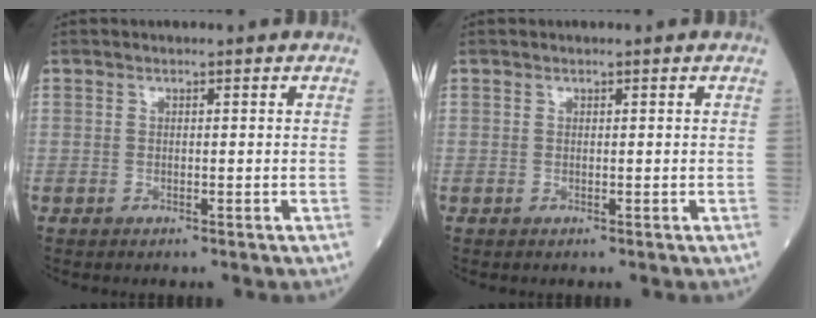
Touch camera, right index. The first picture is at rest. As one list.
[{"total": 0.0}]